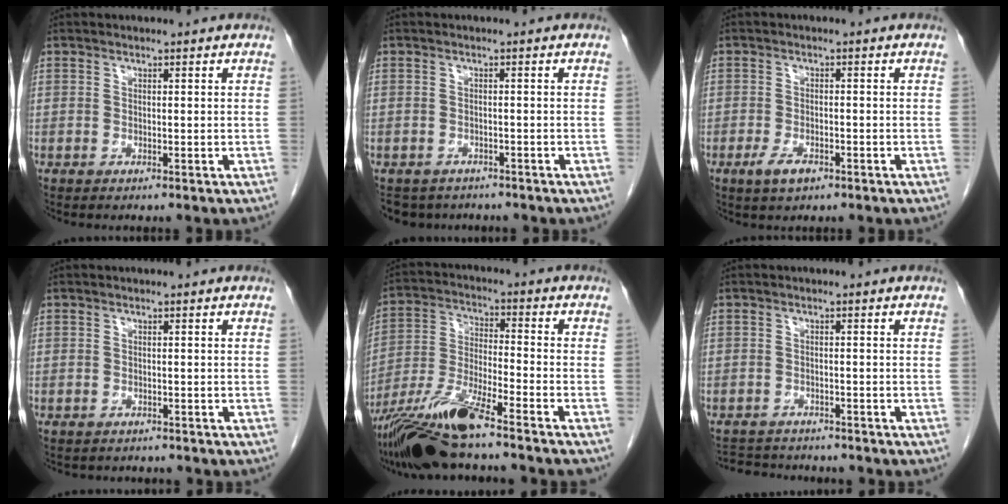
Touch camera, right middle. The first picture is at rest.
{"total": 5.2, "force": [-4.5, 2.7, 0.4], "torque": [0.002, -0.001, -0.061]}
{"total": 3.2, "force": [-1.8, 1.4, 2.2], "torque": [-0.046, -0.001, -0.028]}
{"total": 2.6, "force": [-2.3, 1.3, 0.0], "torque": [-0.007, 0.001, -0.034]}
{"total": 13.6, "force": [-10.4, 0.5, 8.8], "torque": [-0.180, -0.022, -0.191]}
{"total": 6.9, "force": [-6.3, 2.5, 1.1], "torque": [-0.017, 0.003, -0.088]}